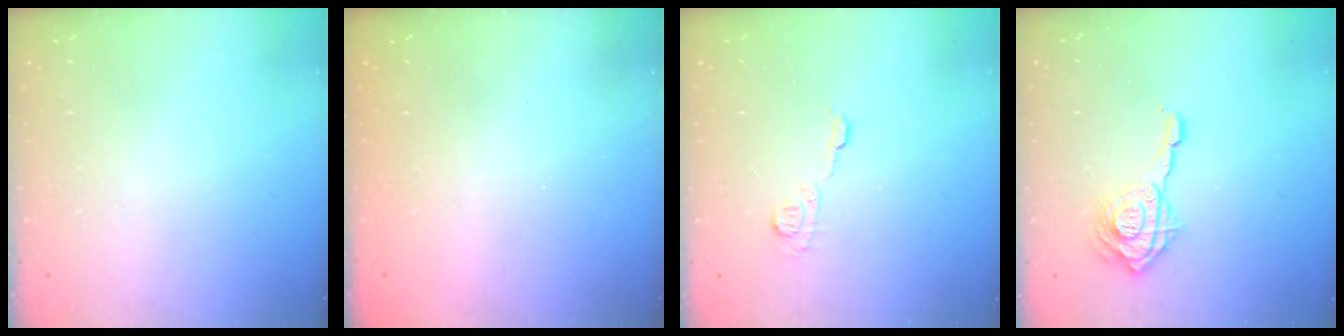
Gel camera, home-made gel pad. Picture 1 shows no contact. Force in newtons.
{"total": 2.4, "press": 2.3, "slide": 0.8}
{"total": 7.3, "press": 7.3, "slide": 0.1}
{"total": 12.8, "press": 12.7, "slide": 1.4}